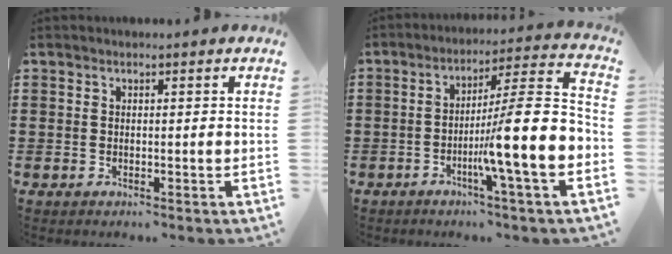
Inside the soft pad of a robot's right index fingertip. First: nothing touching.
{"total": 11.7, "force": [-3.4, -0.2, 11.2], "torque": [-0.173, -0.038, -0.073]}